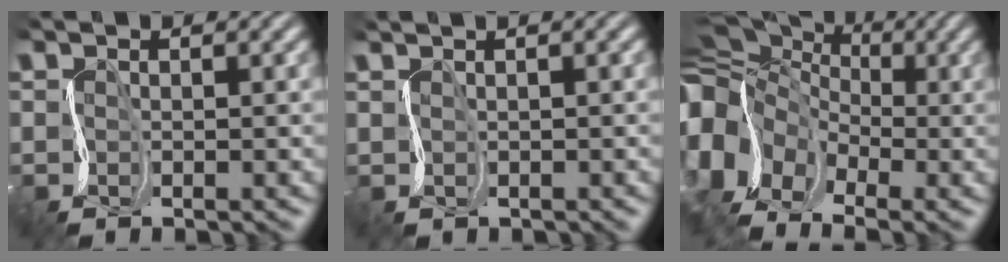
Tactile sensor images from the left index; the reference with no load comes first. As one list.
[{"total": 0.8, "force": [0.8, 0.0, -0.1], "torque": [0.009, 0.003, 0.004]}, {"total": 14.5, "force": [-3.6, 11.2, 8.4], "torque": [-0.191, 0.006, -0.047]}]